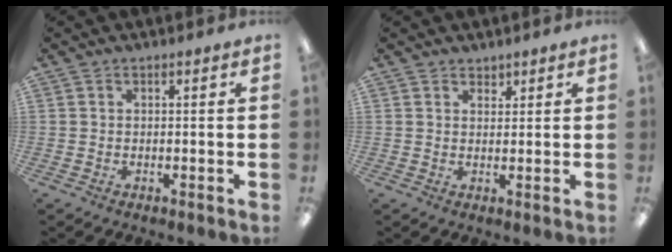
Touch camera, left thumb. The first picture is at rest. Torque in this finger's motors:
{"motor_torque": [-0.10, -0.01, -0.18, -0.22, -0.03]}